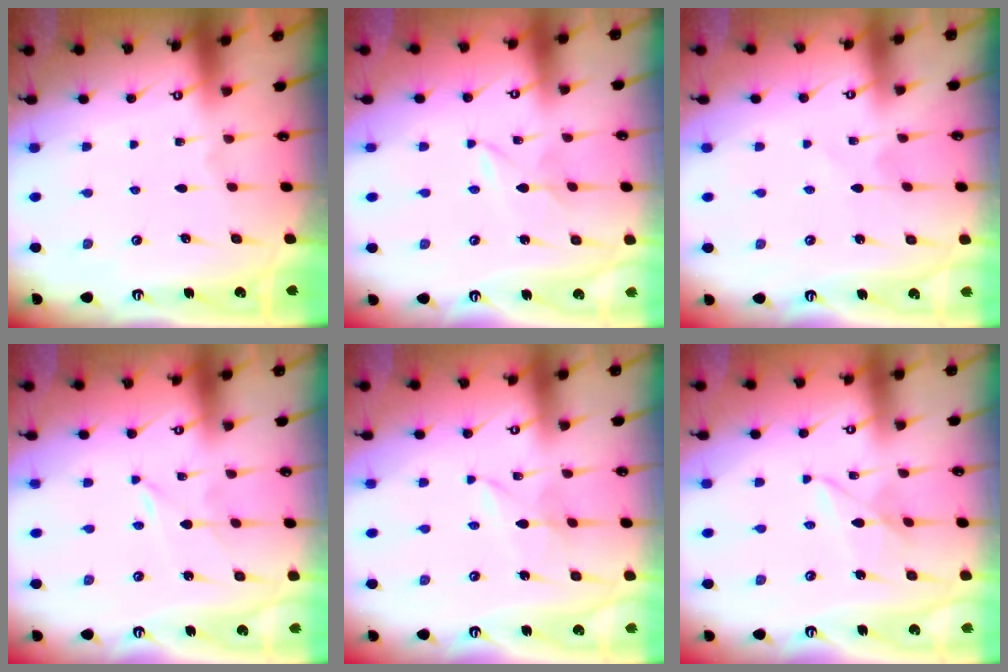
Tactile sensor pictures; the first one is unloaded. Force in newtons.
{"total": 1.7, "press": 1.7, "slide": 0.2}
{"total": 2.3, "press": 2.3, "slide": 0.2}
{"total": 0.0}
{"total": 2.6, "press": 2.6, "slide": 0.3}
{"total": 4.1, "press": 4.1, "slide": 0.4}